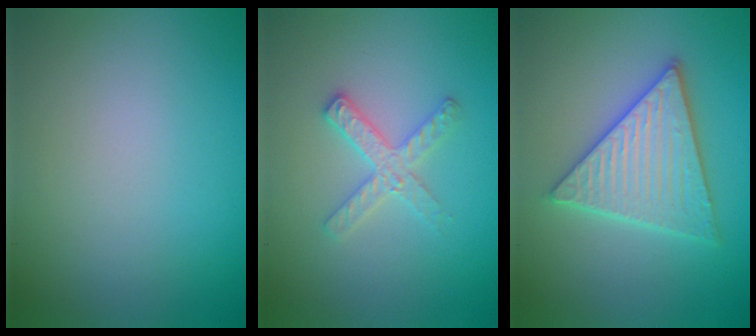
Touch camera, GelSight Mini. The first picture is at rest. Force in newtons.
{"total": 2.6, "press": 2.5, "slide": 0.4}
{"total": 5.6, "press": 5.5, "slide": 0.7}